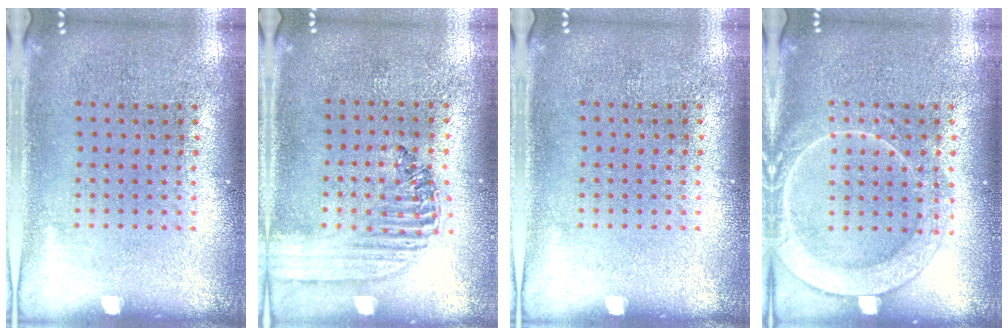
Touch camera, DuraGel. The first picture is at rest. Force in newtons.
{"total": 1.5, "press": 1.4, "slide": 0.6}
{"total": 0.0}
{"total": 3.0, "press": 2.9, "slide": 0.5}